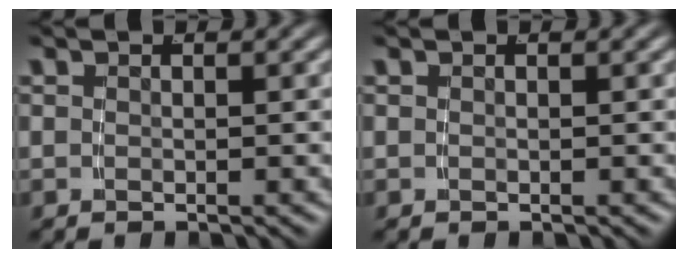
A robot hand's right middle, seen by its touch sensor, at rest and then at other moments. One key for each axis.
{"total": 0.0}